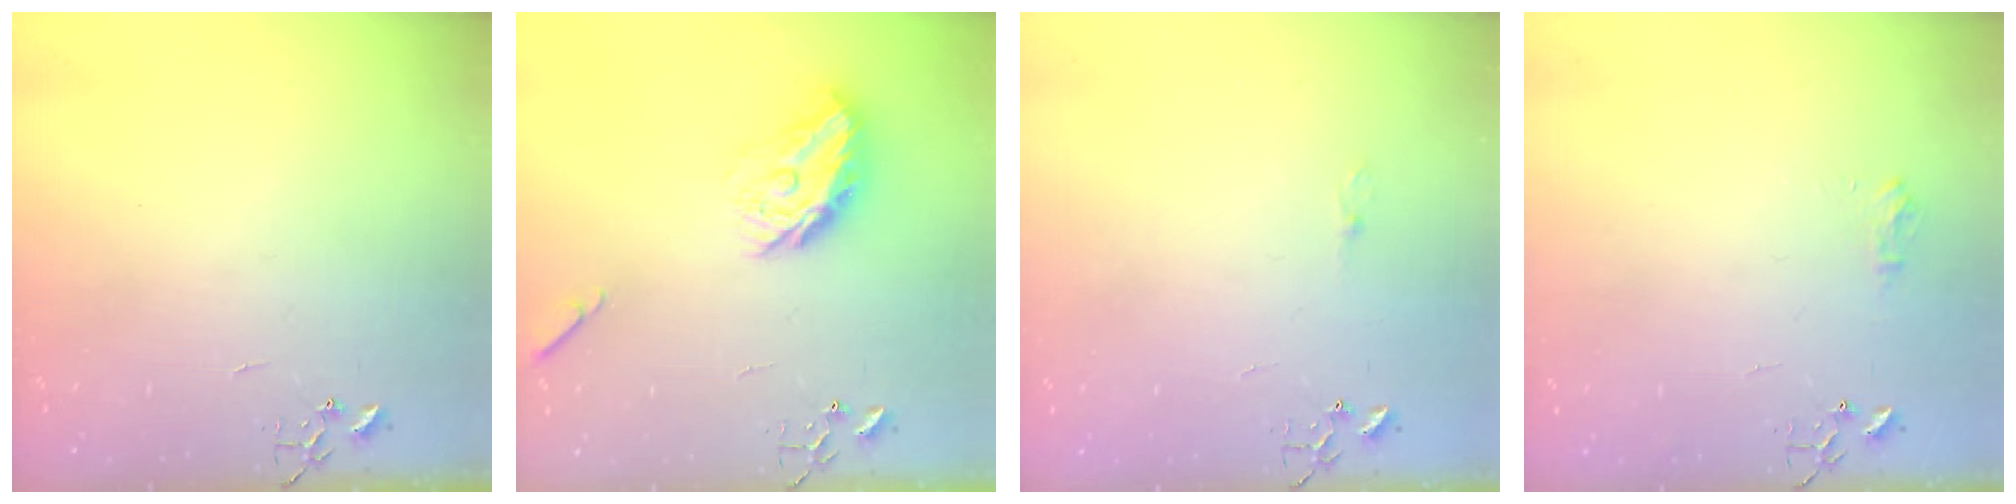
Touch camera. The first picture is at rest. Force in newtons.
{"total": 13.8, "press": 13.8, "slide": 0.6}
{"total": 2.7, "press": 2.7, "slide": 0.4}
{"total": 8.2, "press": 8.1, "slide": 0.7}